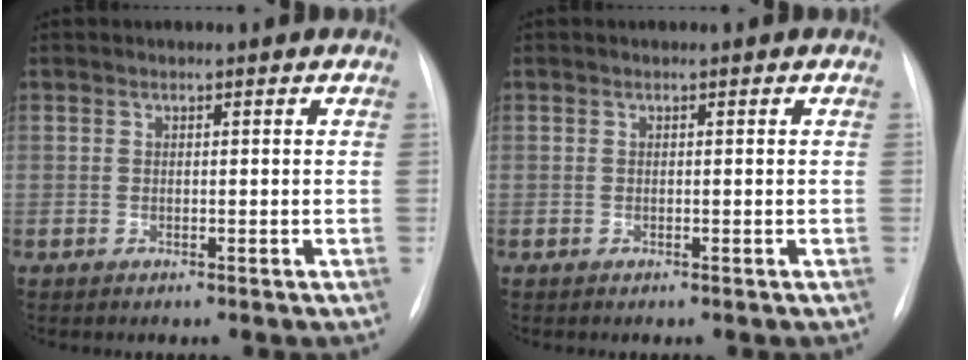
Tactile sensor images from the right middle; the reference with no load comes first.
{"total": 0.0}